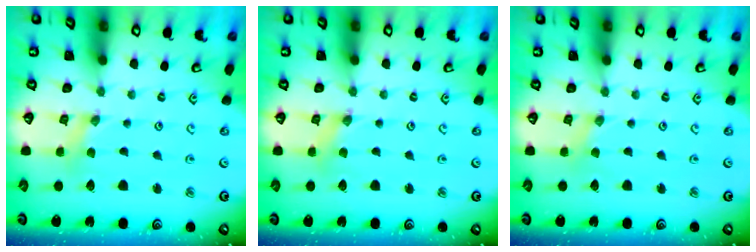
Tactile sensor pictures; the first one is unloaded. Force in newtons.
{"total": 0.6, "press": 0.6, "slide": 0.1}
{"total": 0.0}